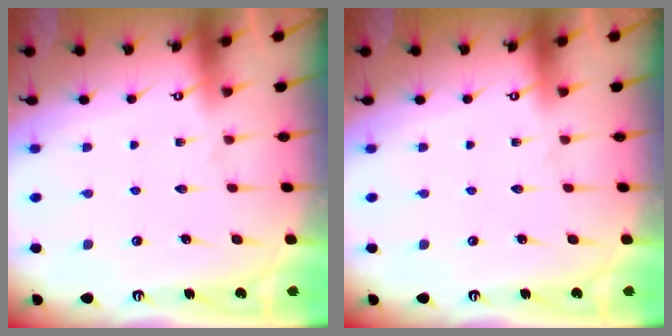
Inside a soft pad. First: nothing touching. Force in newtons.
{"total": 0.0}